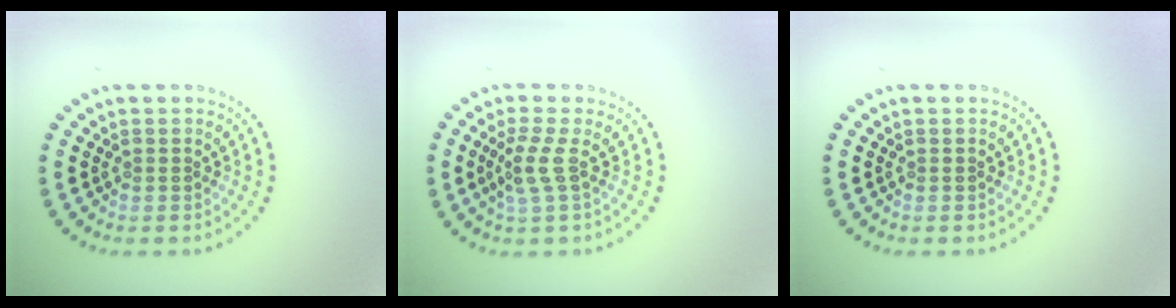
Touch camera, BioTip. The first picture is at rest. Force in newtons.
{"total": 2.1, "press": 1.5, "slide": 1.5}
{"total": 0.0}